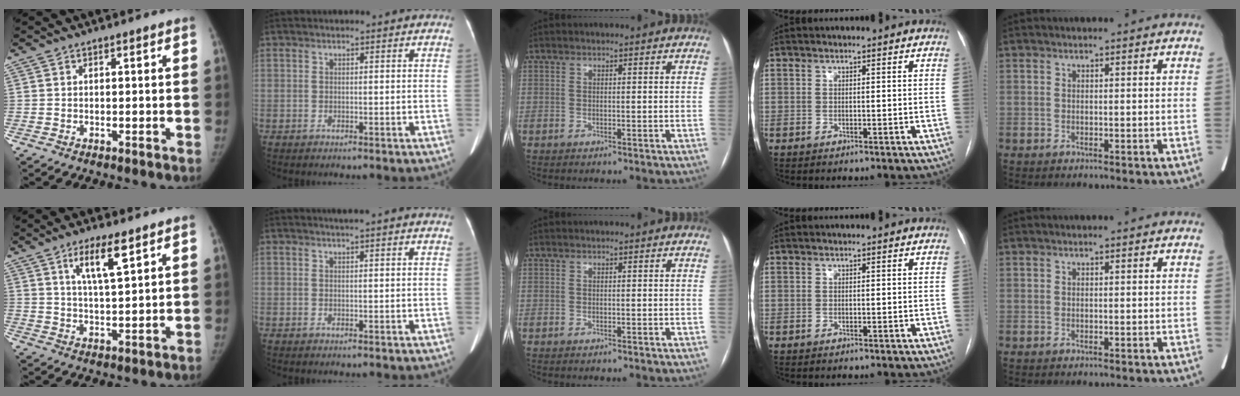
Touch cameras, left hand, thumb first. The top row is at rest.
{"thumb": {"total": 7.5, "force": [4.2, 1.6, 6.0], "torque": [-0.103, -0.027, 0.078]}, "index": {"total": 5.1, "force": [4.6, -0.3, 2.4], "torque": [-0.032, 0.018, 0.048]}}